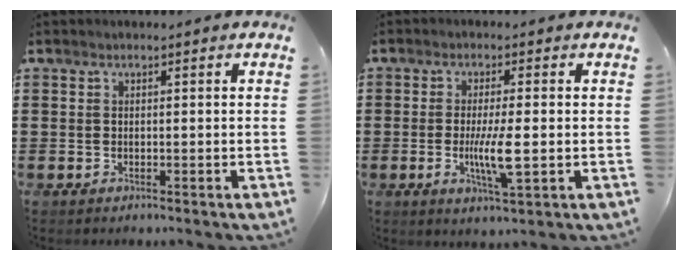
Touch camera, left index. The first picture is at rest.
{"total": 6.1, "force": [-0.8, 1.0, 6.0], "torque": [-0.116, -0.010, -0.018]}